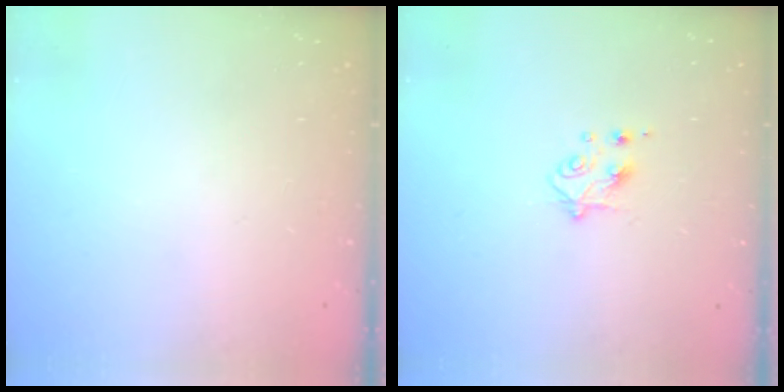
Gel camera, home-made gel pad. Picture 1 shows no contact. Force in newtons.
{"total": 4.8, "press": 4.8, "slide": 0.6}